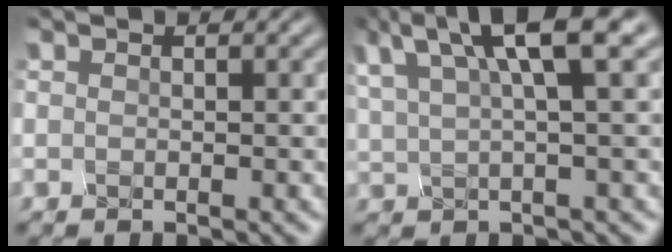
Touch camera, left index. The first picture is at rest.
{"total": 6.4, "force": [4.2, 0.7, 4.8], "torque": [-0.066, 0.025, 0.082]}